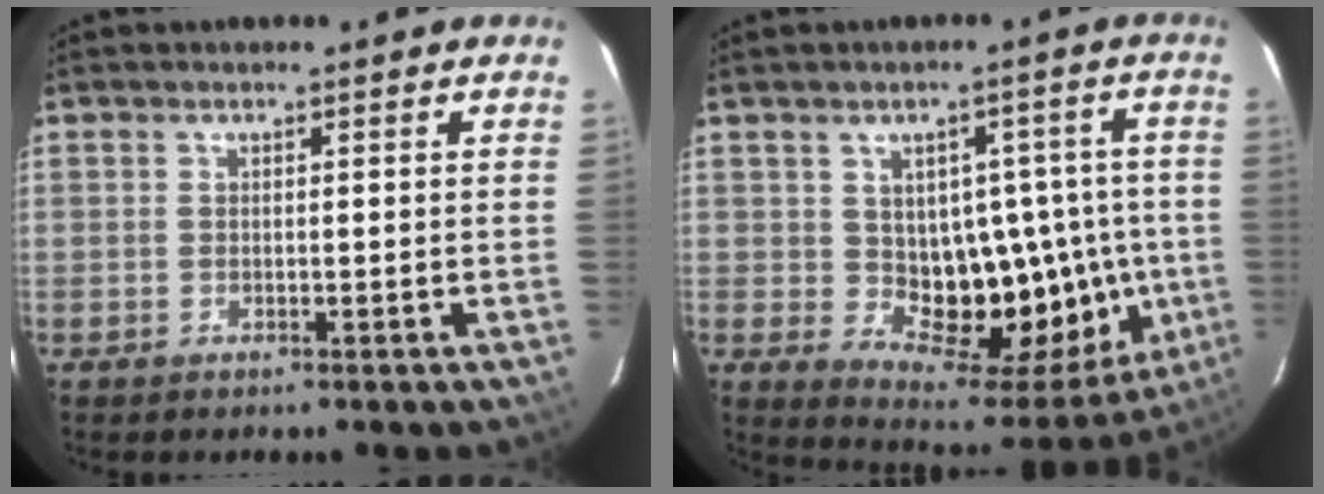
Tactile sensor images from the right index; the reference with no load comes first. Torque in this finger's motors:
{"motor_torque": [0.43, -0.12, 0.33, 0.06]}